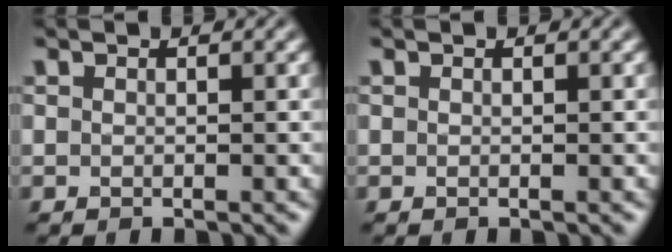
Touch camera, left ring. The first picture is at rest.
{"total": 0.0}